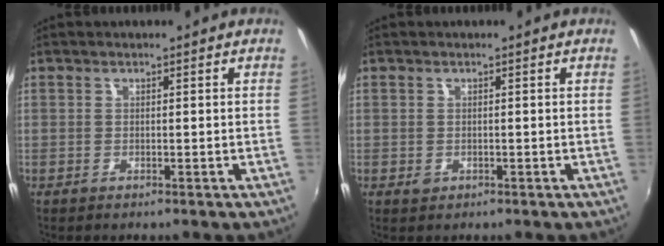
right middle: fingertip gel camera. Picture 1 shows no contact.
{"total": 1.0, "force": [-0.4, 0.8, 0.4], "torque": [-0.006, -0.002, -0.006]}